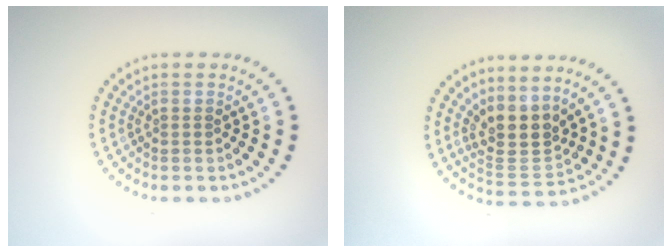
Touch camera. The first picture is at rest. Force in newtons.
{"total": 3.8, "press": 3.2, "slide": 2.1}